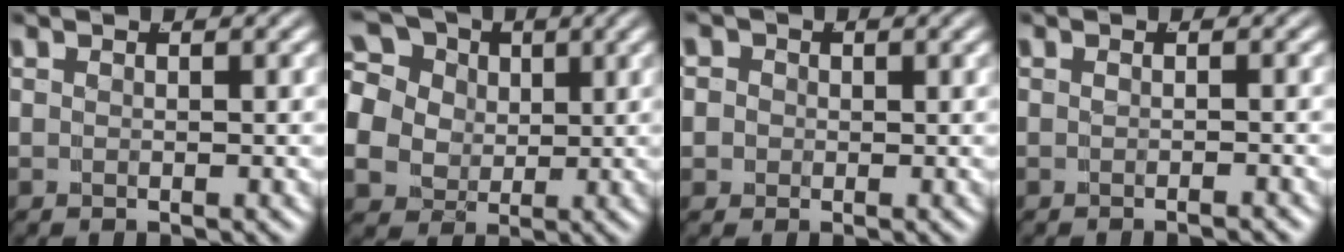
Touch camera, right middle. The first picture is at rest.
{"total": 11.4, "force": [1.7, 9.7, 5.7], "torque": [-0.133, -0.027, 0.029]}
{"total": 4.3, "force": [0.1, 4.1, 1.3], "torque": [-0.035, -0.005, -0.006]}
{"total": 0.9, "force": [-0.8, -0.1, 0.3], "torque": [-0.006, -0.003, -0.010]}